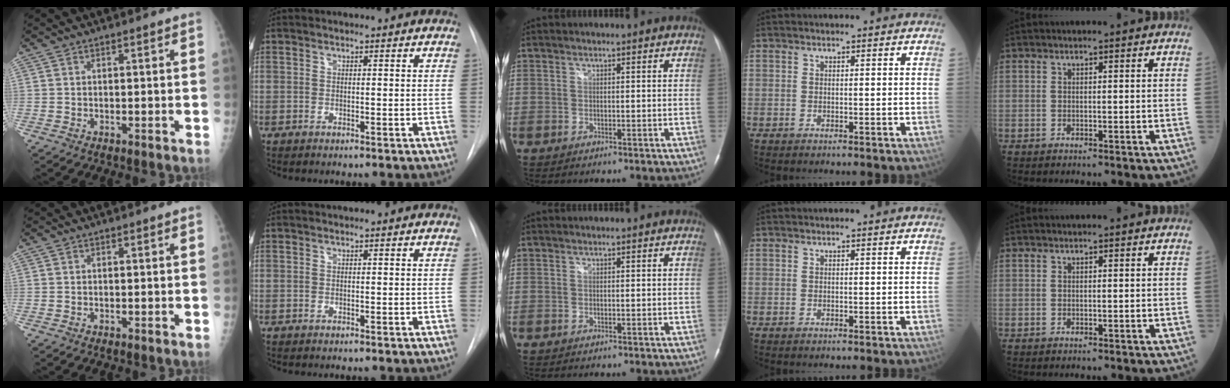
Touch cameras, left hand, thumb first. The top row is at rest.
{}